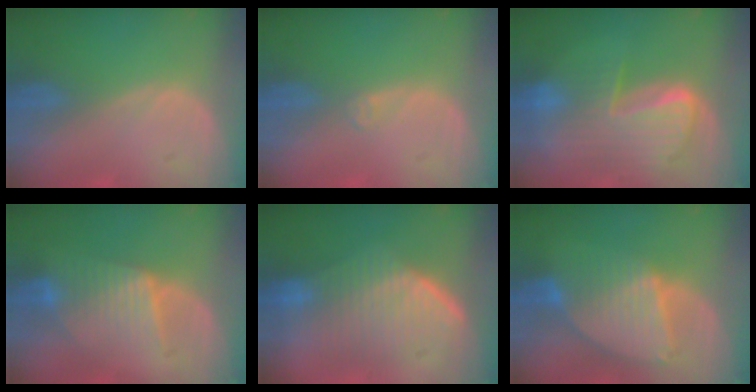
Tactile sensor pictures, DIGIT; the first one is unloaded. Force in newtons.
{"total": 1.1, "press": 0.8, "slide": 0.7}
{"total": 10.1, "press": 8.7, "slide": 5.2}
{"total": 6.6, "press": 6.6, "slide": 0.1}
{"total": 8.9, "press": 8.7, "slide": 2.0}
{"total": 8.5, "press": 7.5, "slide": 4.0}